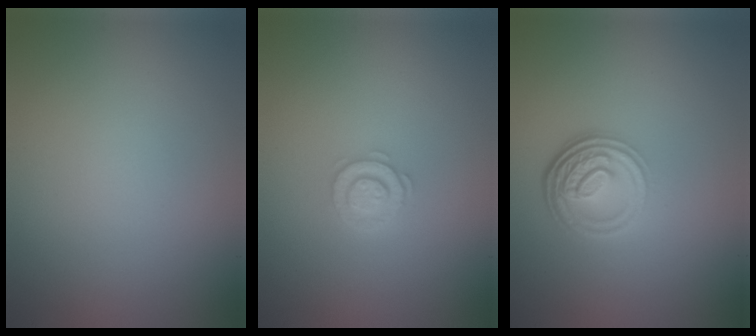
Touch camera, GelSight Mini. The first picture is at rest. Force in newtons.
{"total": 2.2, "press": 2.2, "slide": 0.3}
{"total": 4.7, "press": 3.5, "slide": 3.2}